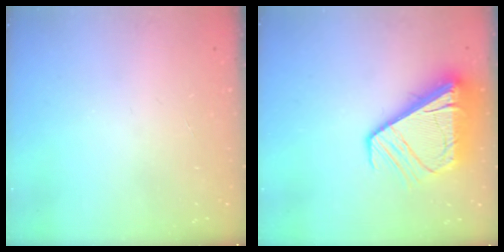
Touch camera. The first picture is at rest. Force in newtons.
{"total": 13.5, "press": 13.4, "slide": 1.6}